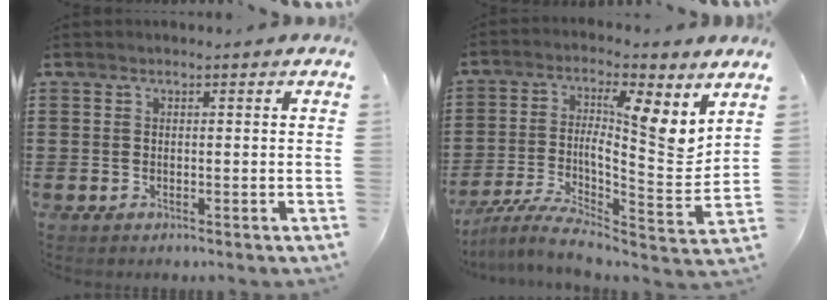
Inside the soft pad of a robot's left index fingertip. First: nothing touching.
{"total": 9.6, "force": [4.4, 2.3, 8.2], "torque": [-0.140, -0.045, 0.068]}